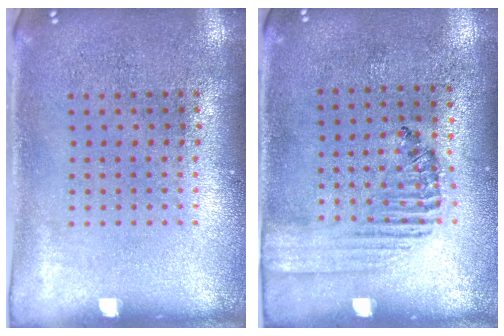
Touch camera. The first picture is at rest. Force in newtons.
{"total": 1.3, "press": 1.0, "slide": 0.8}